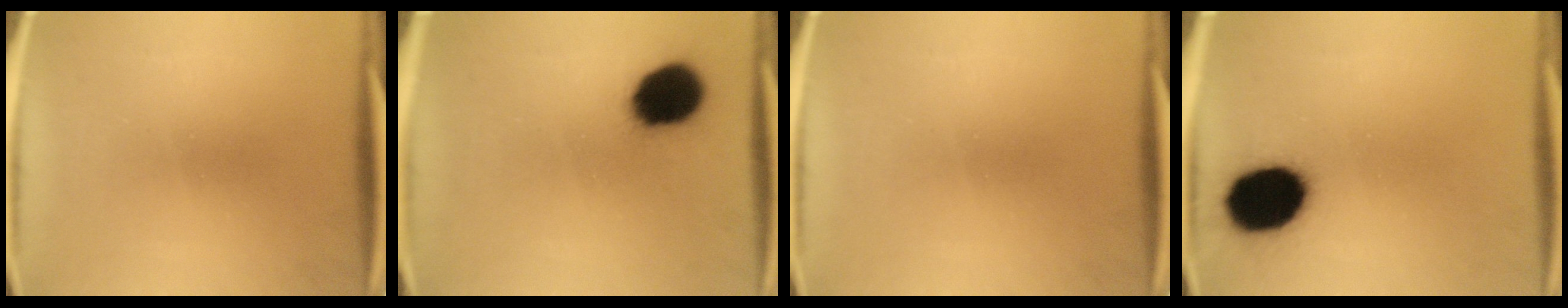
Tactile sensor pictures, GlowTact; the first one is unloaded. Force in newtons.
{"total": 13.7}
{"total": 0.0}
{"total": 17.7}